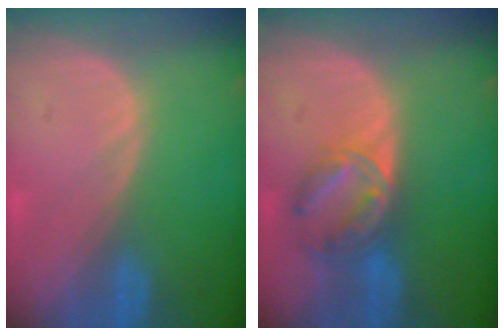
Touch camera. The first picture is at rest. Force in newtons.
{"total": 7.2, "press": 6.0, "slide": 3.9}